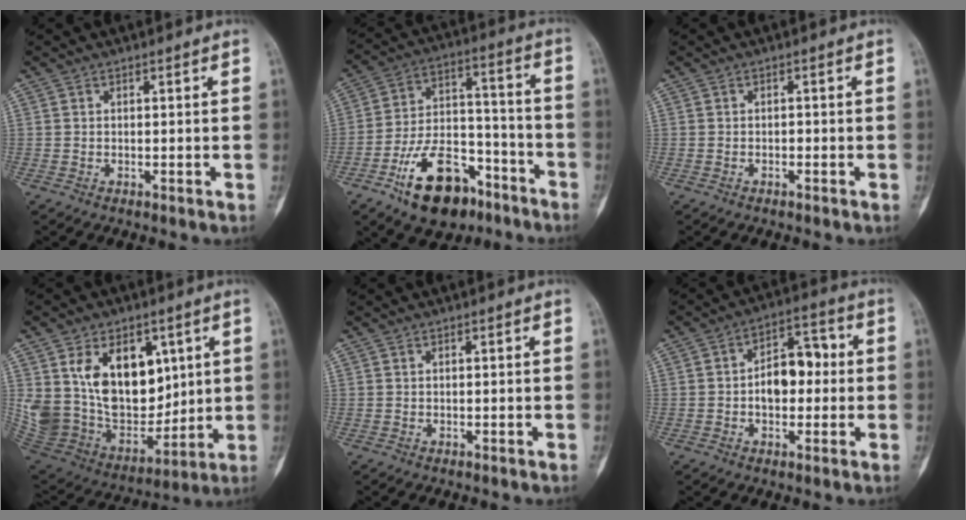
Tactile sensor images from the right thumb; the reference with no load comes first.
{"total": 17.6, "force": [-10.5, 9.6, 10.5], "torque": [-0.153, 0.083, -0.173]}
{"total": 0.6, "force": [-0.3, 0.3, 0.3], "torque": [-0.002, 0.002, -0.008]}
{"total": 26.0, "force": [7.5, 17.5, 17.6], "torque": [-0.312, -0.015, 0.164]}
{"total": 0.0}
{"total": 9.3, "force": [-0.3, 6.0, 7.2], "torque": [-0.078, 0.031, -0.013]}